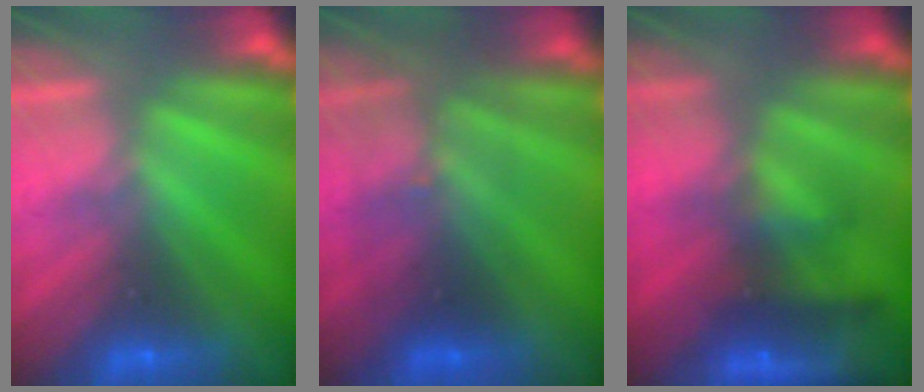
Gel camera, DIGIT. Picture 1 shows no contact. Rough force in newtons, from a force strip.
{"total": 2.8}
{"total": 9.5}